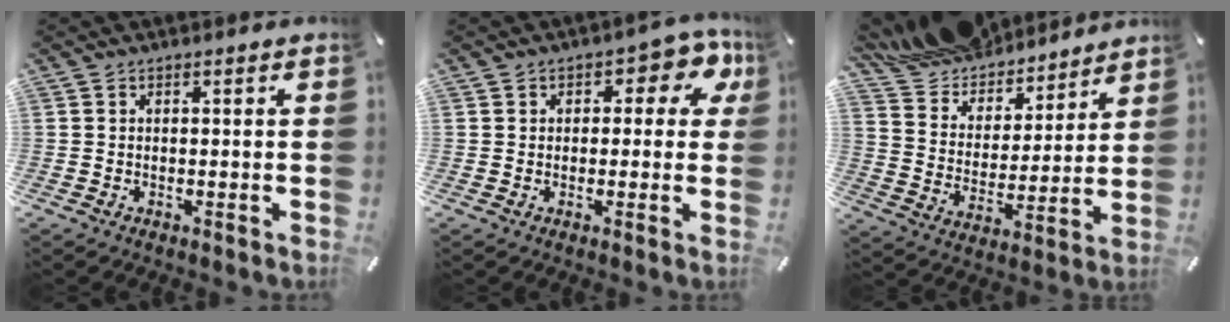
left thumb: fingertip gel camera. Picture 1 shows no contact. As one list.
[{"total": 6.9, "force": [2.7, 4.2, 4.7], "torque": [-0.050, -0.008, 0.040]}, {"total": 12.8, "force": [11.4, 5.7, 0.6], "torque": [-0.044, -0.106, 0.215]}]